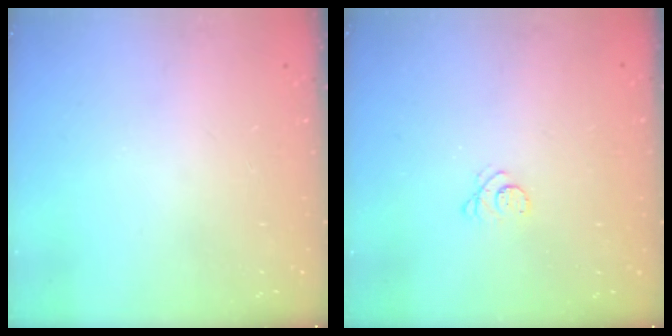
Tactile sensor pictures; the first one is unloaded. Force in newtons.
{"total": 2.9, "press": 2.9, "slide": 0.3}